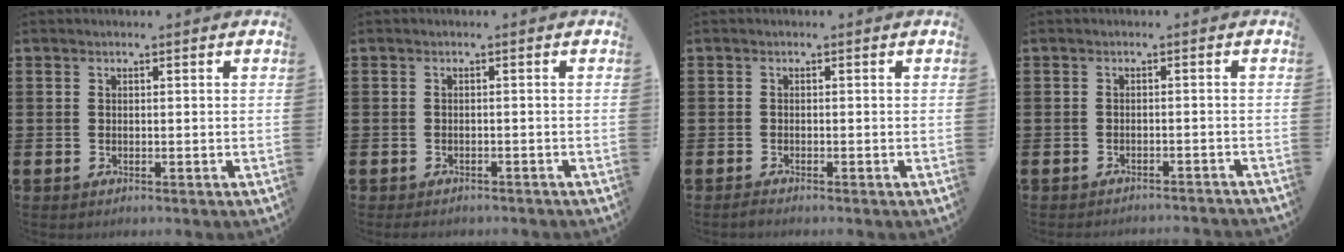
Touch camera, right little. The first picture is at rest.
{"total": 0.8, "force": [-0.8, 0.1, 0.1], "torque": [-0.005, -0.001, -0.016]}
{"total": 0.6, "force": [-0.5, 0.0, 0.3], "torque": [-0.007, -0.002, -0.009]}
{"total": 1.3, "force": [-1.3, -0.2, -0.1], "torque": [0.000, 0.003, -0.027]}